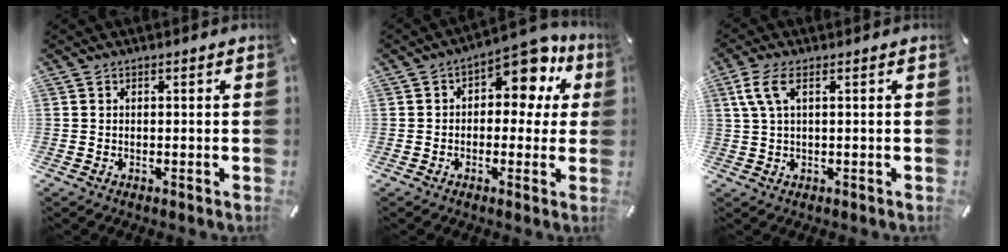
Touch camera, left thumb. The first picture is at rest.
{"total": 9.6, "force": [5.3, 5.4, 5.9], "torque": [-0.078, -0.043, 0.089]}
{"total": 5.2, "force": [1.6, 1.9, 4.6], "torque": [-0.099, 0.001, 0.028]}